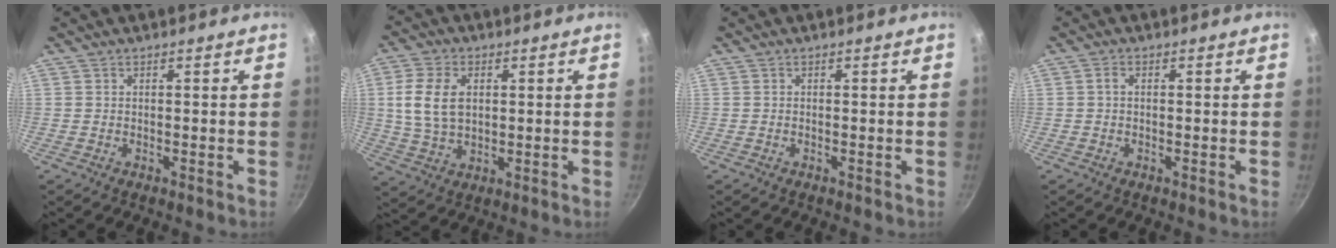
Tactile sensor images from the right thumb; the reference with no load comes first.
{"total": 10.1, "force": [1.8, 6.6, 7.4], "torque": [-0.144, -0.001, 0.040]}
{"total": 0.0}
{"total": 1.1, "force": [0.1, 0.7, 0.9], "torque": [-0.014, 0.003, -0.001]}